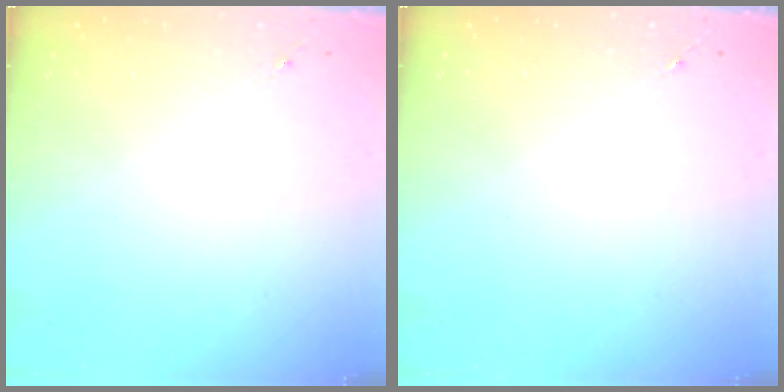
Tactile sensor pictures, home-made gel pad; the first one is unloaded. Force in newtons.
{"total": 0.0}